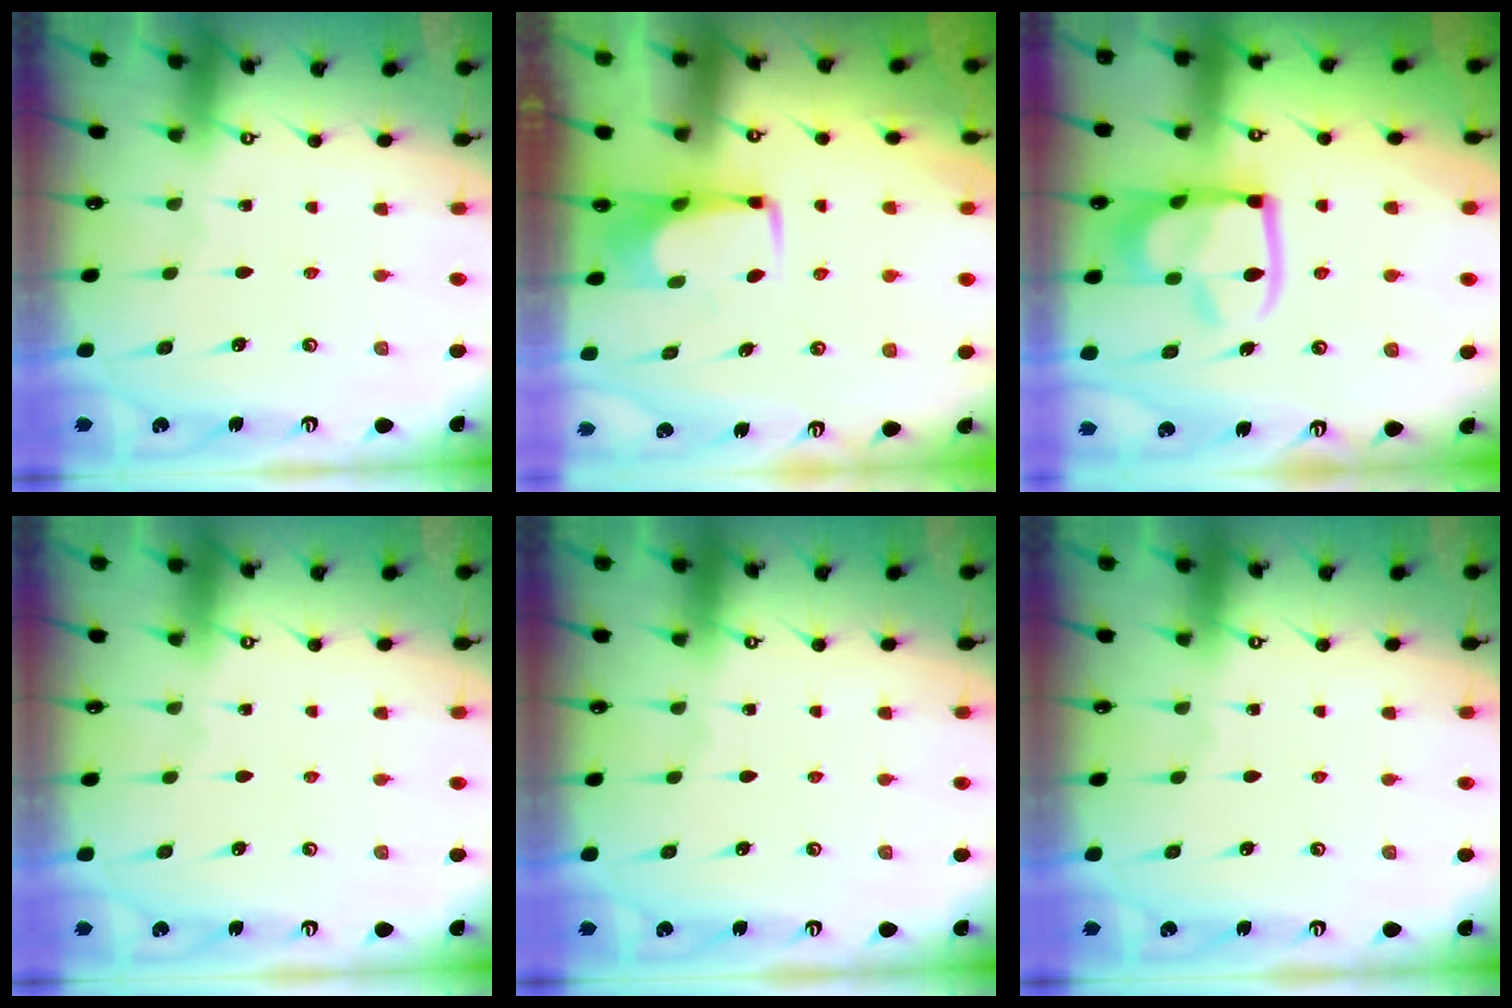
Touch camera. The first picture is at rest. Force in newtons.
{"total": 0.0}
{"total": 15.9, "press": 15.8, "slide": 1.7}
{"total": 0.0}
{"total": 0.0}
{"total": 0.0}